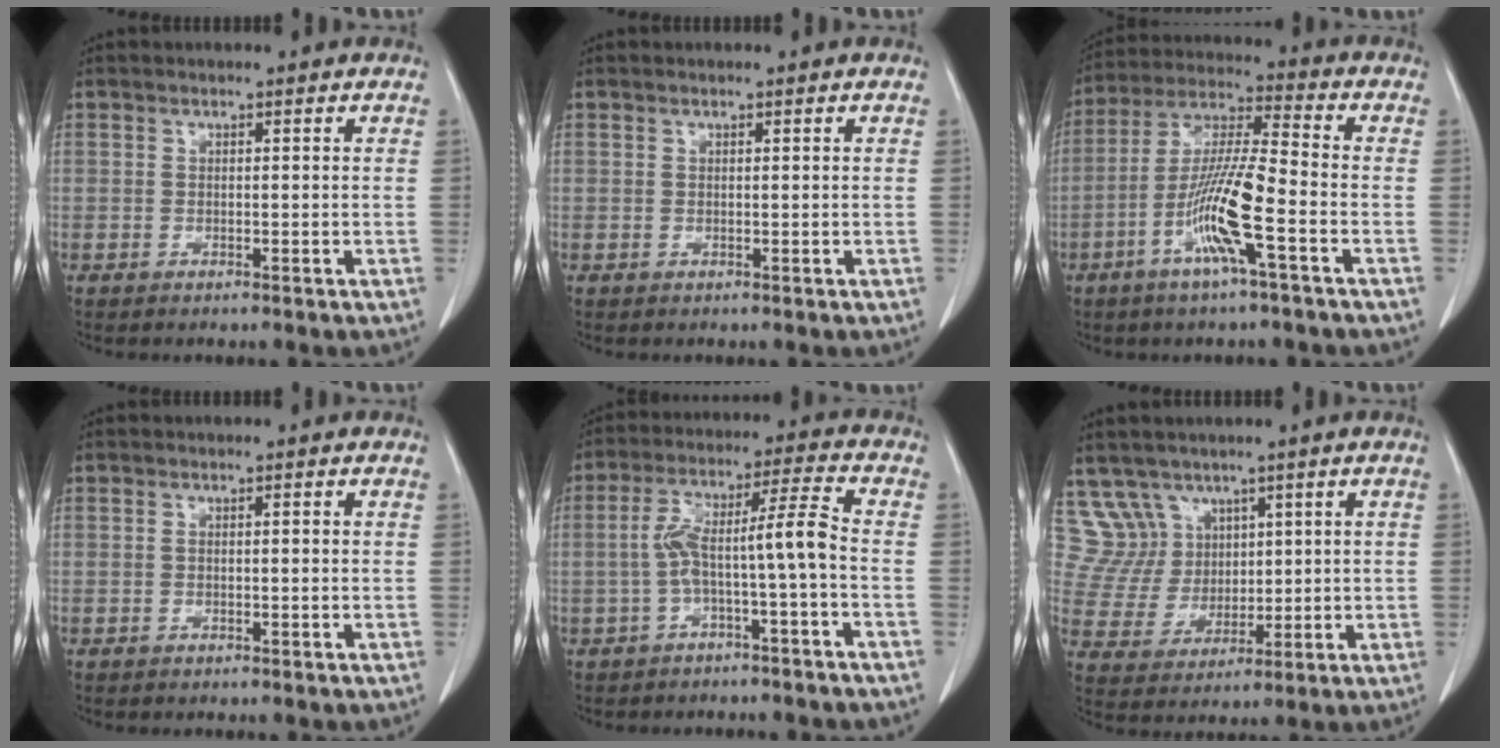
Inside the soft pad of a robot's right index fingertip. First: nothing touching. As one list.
[{"total": 0.0}, {"total": 12.2, "force": [-4.6, 0.3, 11.3], "torque": [-0.228, -0.001, -0.093]}, {"total": 0.5, "force": [0.0, 0.2, 0.5], "torque": [-0.010, 0.000, 0.001]}, {"total": 8.1, "force": [-2.1, 0.0, 7.9], "torque": [-0.146, 0.037, -0.033]}, {"total": 7.8, "force": [5.0, 5.9, -0.4], "torque": [0.005, 0.025, 0.109]}]